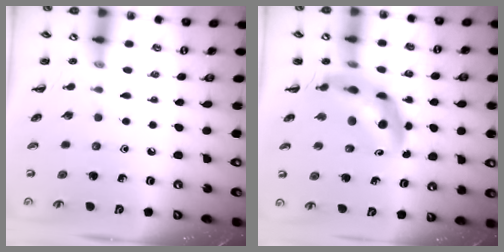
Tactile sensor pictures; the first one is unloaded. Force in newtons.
{"total": 9.9, "press": 9.5, "slide": 2.9}